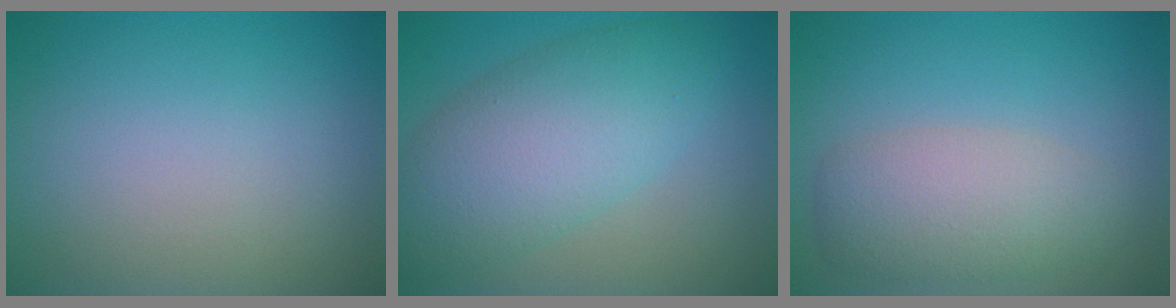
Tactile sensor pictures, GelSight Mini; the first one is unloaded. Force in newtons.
{"total": 7.5, "press": 7.5, "slide": 0.3}
{"total": 4.6, "press": 4.6, "slide": 0.1}